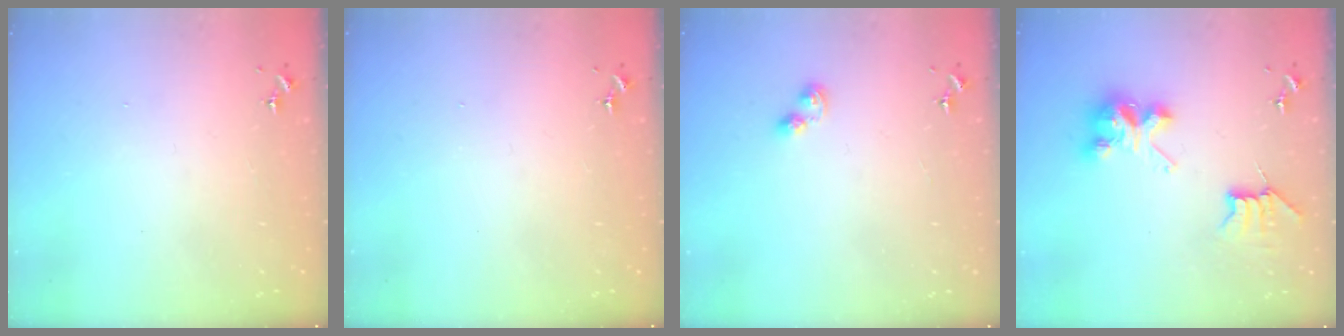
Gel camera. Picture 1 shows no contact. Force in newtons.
{"total": 0.0}
{"total": 3.8, "press": 3.7, "slide": 0.6}
{"total": 8.9, "press": 8.9, "slide": 0.5}